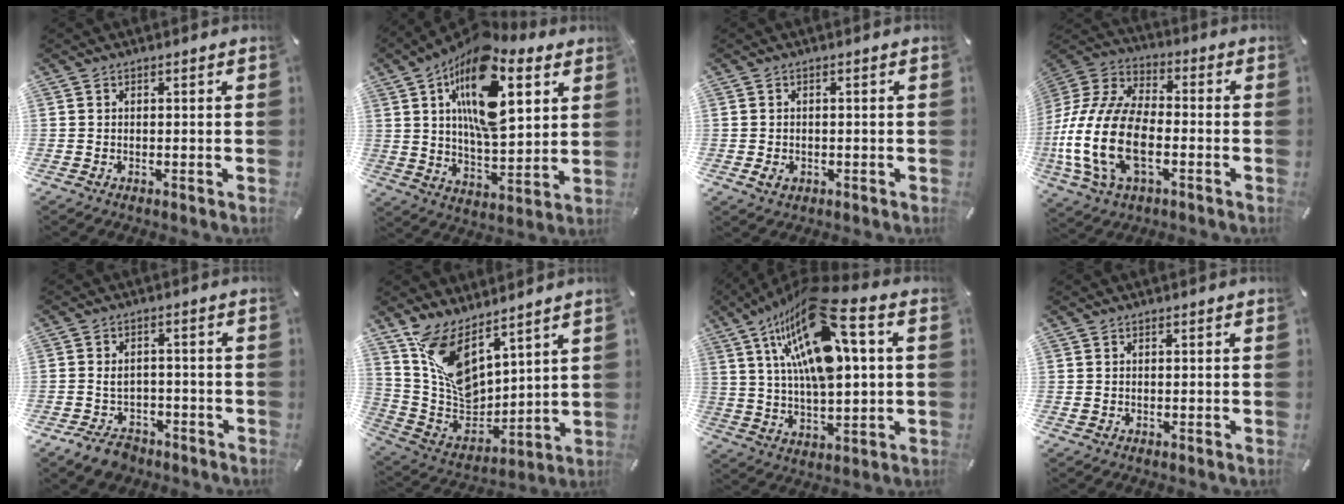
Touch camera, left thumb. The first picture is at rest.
{"total": 20.8, "force": [9.6, 10.1, 15.4], "torque": [-0.274, -0.036, 0.155]}
{"total": 2.2, "force": [-0.6, 1.7, 1.2], "torque": [-0.022, 0.002, -0.011]}
{"total": 19.6, "force": [-5.7, 11.5, 14.8], "torque": [-0.325, 0.013, -0.101]}
{"total": 5.9, "force": [-2.8, 4.1, 3.2], "torque": [-0.071, 0.016, -0.053]}
{"total": 12.8, "force": [8.4, 7.0, 6.5], "torque": [-0.152, -0.064, 0.165]}
{"total": 23.4, "force": [9.0, 9.2, 19.5], "torque": [-0.358, -0.027, 0.143]}
{"total": 0.5, "force": [0.1, 0.4, 0.4], "torque": [-0.007, 0.003, 0.002]}